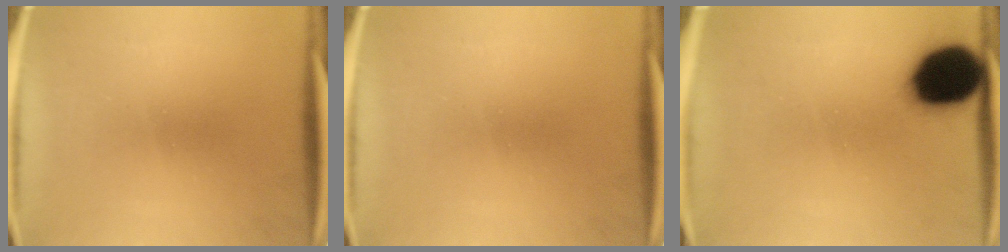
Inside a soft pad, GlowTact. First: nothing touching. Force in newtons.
{"total": 0.0}
{"total": 14.7}